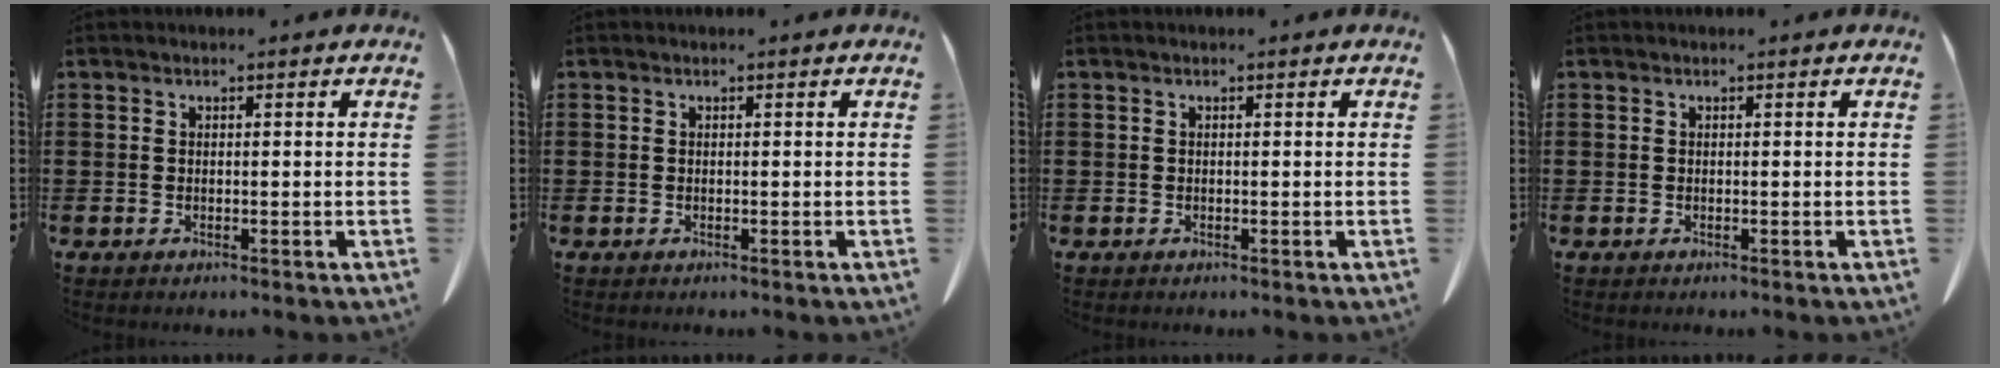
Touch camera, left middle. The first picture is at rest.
{"total": 0.0}
{"total": 0.0}
{"total": 0.0}